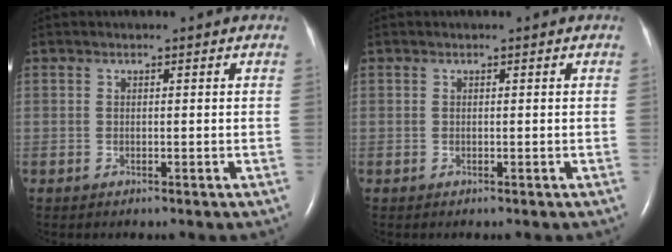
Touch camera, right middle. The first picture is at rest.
{"total": 0.0}